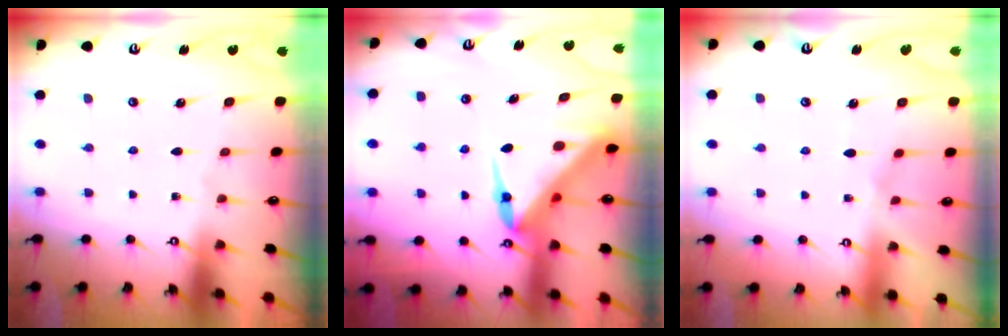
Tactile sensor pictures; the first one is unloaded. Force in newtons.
{"total": 7.7, "press": 7.7, "slide": 0.5}
{"total": 2.8, "press": 2.8, "slide": 0.5}